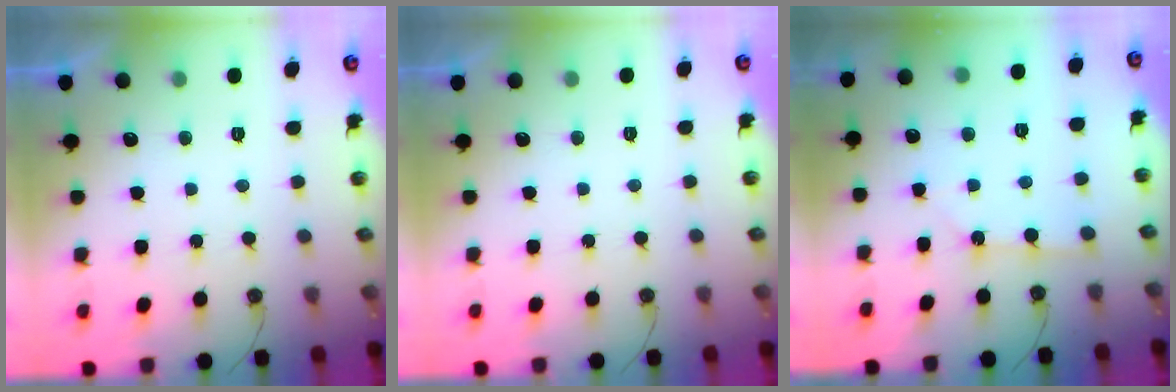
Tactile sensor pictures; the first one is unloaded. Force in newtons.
{"total": 0.0}
{"total": 2.5, "press": 2.5, "slide": 0.3}